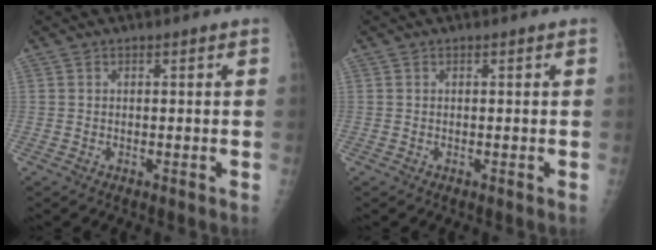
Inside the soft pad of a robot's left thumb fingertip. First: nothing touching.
{"total": 0.0}